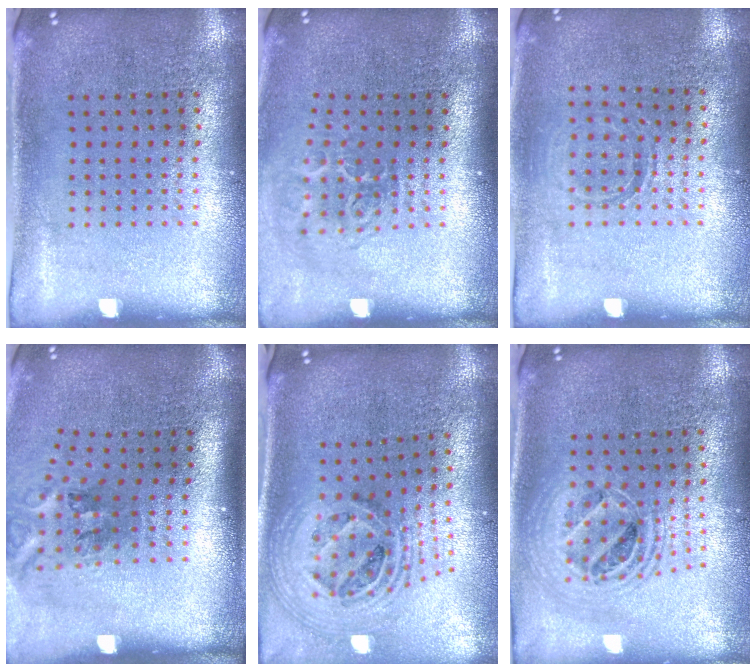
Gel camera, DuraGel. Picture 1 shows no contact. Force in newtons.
{"total": 2.0, "press": 1.3, "slide": 1.5}
{"total": 0.9, "press": 0.9, "slide": 0.2}
{"total": 2.1, "press": 1.3, "slide": 1.7}
{"total": 2.2, "press": 1.7, "slide": 1.5}
{"total": 2.0, "press": 1.7, "slide": 1.2}